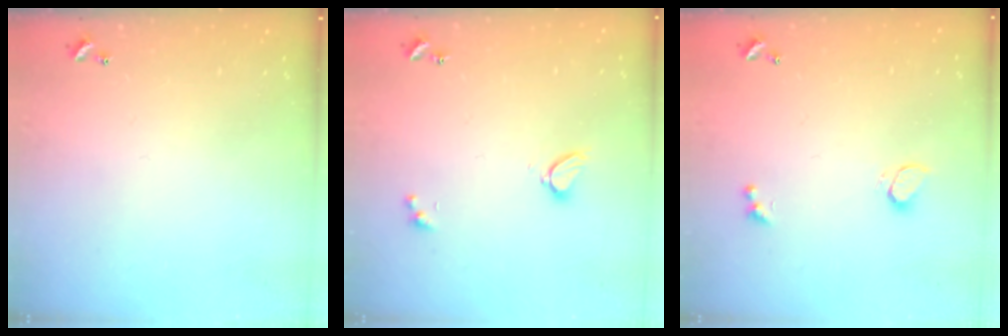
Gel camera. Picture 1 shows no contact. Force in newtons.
{"total": 2.3, "press": 2.3, "slide": 0.3}
{"total": 2.4, "press": 1.9, "slide": 1.4}